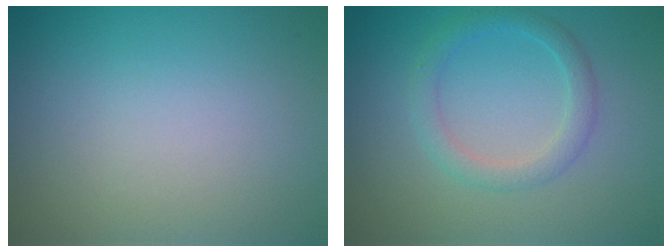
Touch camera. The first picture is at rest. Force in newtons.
{"total": 2.4, "press": 2.3, "slide": 0.1}